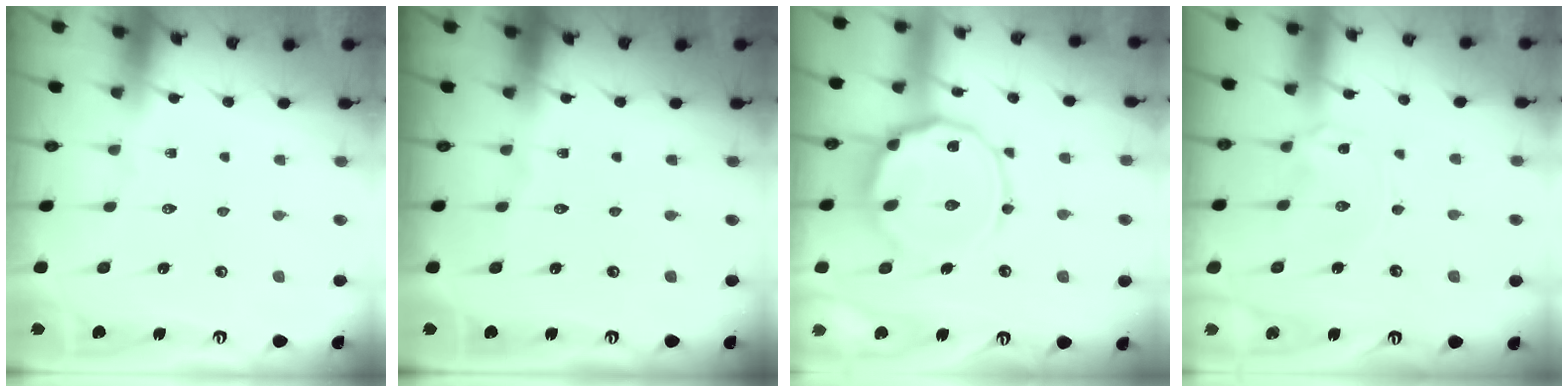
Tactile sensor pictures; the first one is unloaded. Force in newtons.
{"total": 0.0}
{"total": 14.0, "press": 13.9, "slide": 1.0}
{"total": 0.7, "press": 0.6, "slide": 0.3}